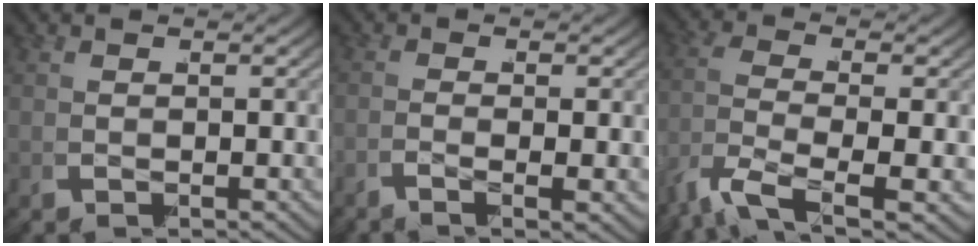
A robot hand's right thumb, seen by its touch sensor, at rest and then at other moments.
{"total": 2.0, "force": [-1.2, 0.2, 1.5], "torque": [-0.027, -0.006, -0.027]}
{"total": 7.2, "force": [-1.9, 4.5, 5.2], "torque": [-0.135, -0.026, -0.026]}